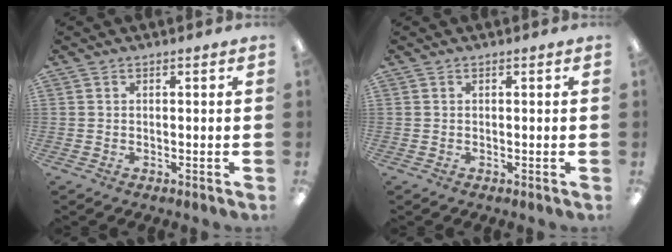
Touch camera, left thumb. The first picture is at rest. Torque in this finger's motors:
{"motor_torque": [-0.01, 0.01, -0.01, -0.01, 0.00]}